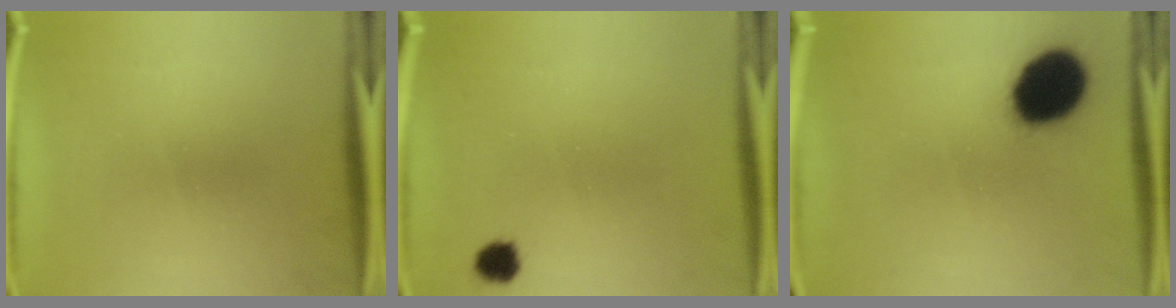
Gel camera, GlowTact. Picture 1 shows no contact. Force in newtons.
{"total": 2.8}
{"total": 17.5}